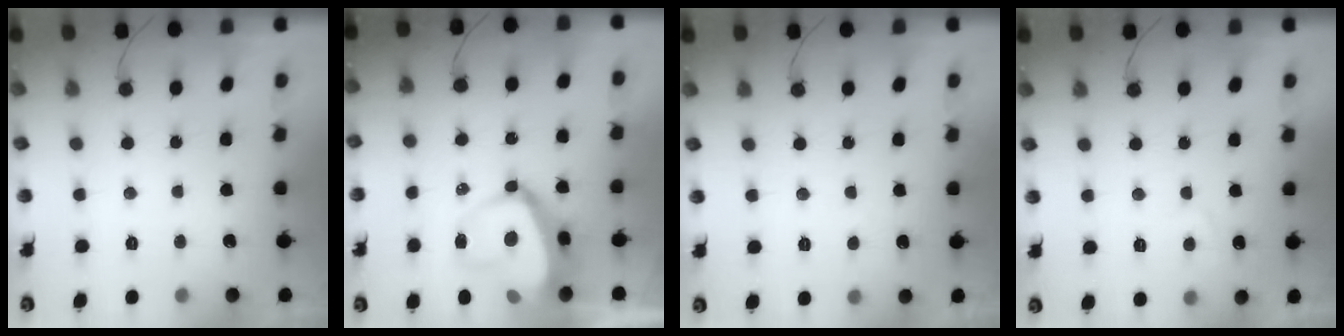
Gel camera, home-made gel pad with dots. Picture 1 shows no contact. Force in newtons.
{"total": 14.7, "press": 14.6, "slide": 1.4}
{"total": 1.1, "press": 1.0, "slide": 0.4}
{"total": 2.8, "press": 2.7, "slide": 0.9}